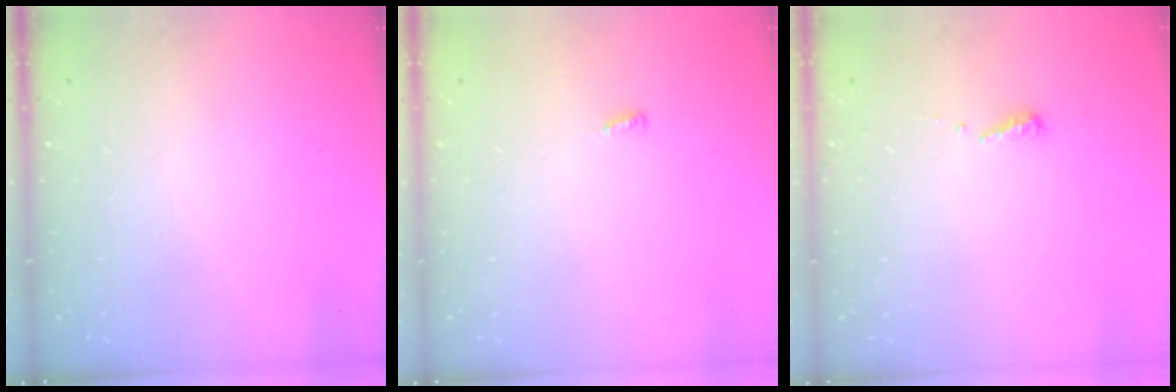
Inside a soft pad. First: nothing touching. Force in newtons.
{"total": 2.6, "press": 2.6, "slide": 0.2}
{"total": 5.3, "press": 5.3, "slide": 0.5}